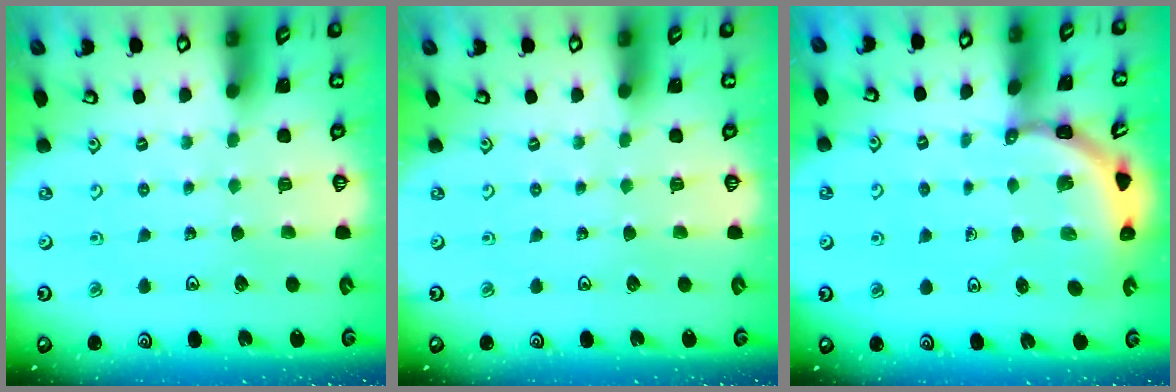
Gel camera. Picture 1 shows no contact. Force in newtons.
{"total": 0.0}
{"total": 3.6, "press": 3.6, "slide": 0.2}